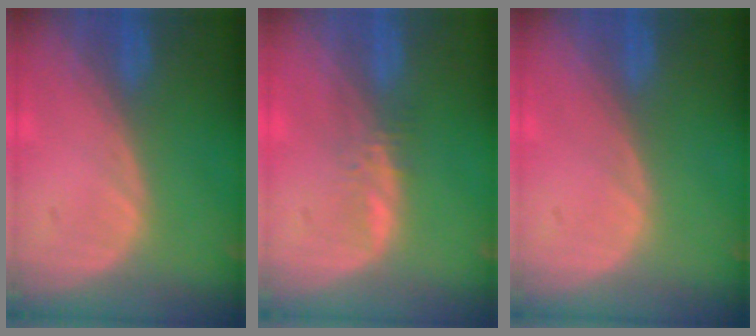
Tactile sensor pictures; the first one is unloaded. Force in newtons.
{"total": 2.2, "press": 2.1, "slide": 0.2}
{"total": 0.0}